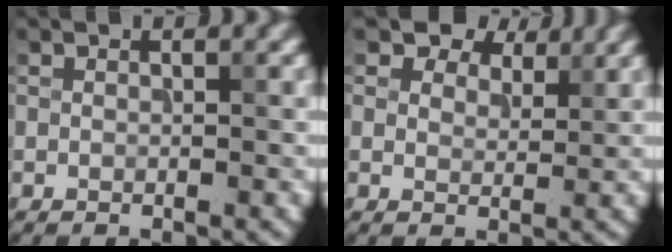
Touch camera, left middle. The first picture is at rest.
{"total": 4.7, "force": [3.6, 2.5, 1.6], "torque": [-0.035, -0.013, 0.062]}